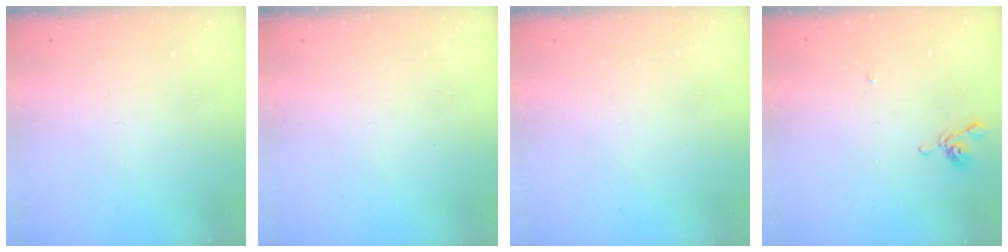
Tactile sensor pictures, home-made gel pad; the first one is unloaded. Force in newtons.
{"total": 0.0}
{"total": 0.0}
{"total": 3.1, "press": 3.1, "slide": 0.3}